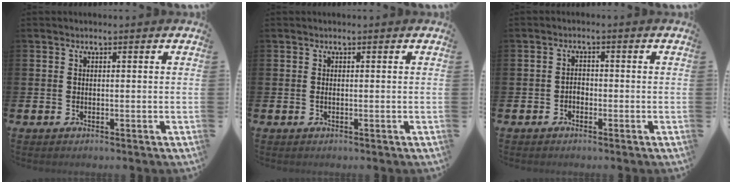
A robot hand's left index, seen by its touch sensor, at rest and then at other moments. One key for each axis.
{"total": 0.0}
{"total": 1.4, "fx": -0.7, "fy": 1.0, "fz": 0.7, "tx": -0.011, "ty": 0.003, "tz": -0.016}